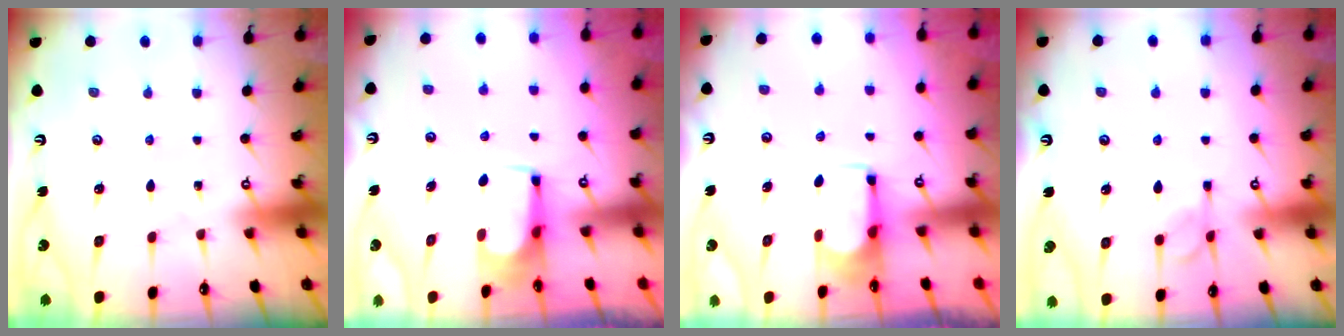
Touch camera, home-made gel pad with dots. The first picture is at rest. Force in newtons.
{"total": 1.6, "press": 1.5, "slide": 0.3}
{"total": 1.8, "press": 1.7, "slide": 0.5}
{"total": 5.7, "press": 5.7, "slide": 0.5}